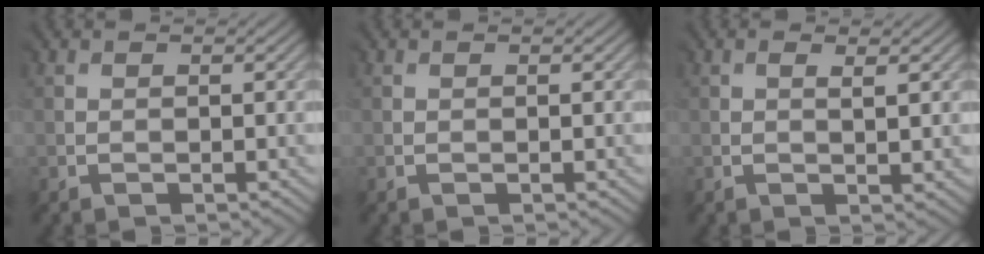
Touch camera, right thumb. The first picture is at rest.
{"total": 0.0}
{"total": 1.6, "force": [0.6, -0.2, 1.5], "torque": [-0.032, -0.002, 0.007]}